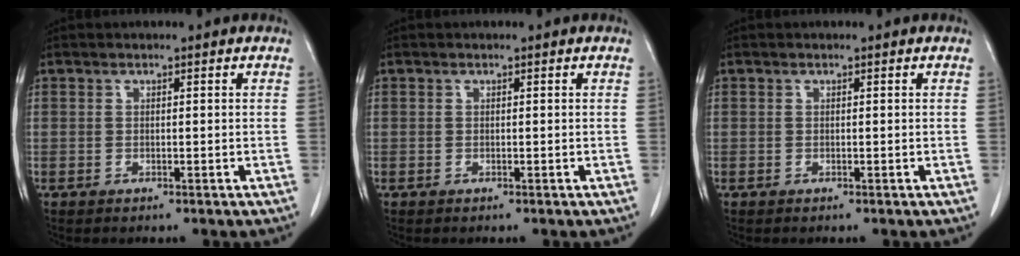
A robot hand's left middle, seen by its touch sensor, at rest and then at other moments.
{"total": 0.0}
{"total": 0.0}